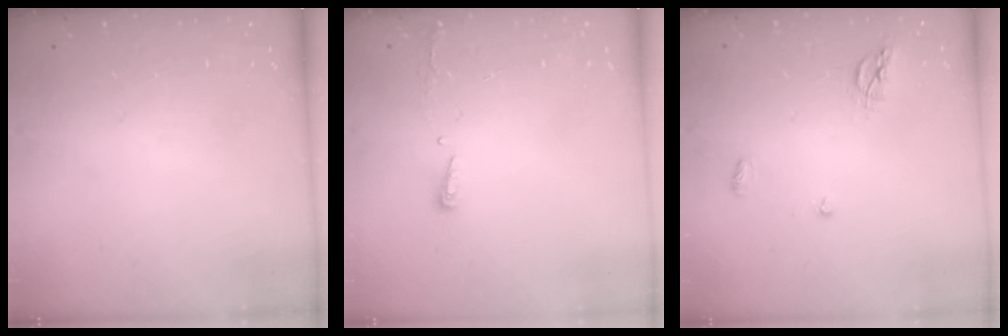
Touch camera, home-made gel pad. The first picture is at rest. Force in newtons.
{"total": 3.2, "press": 3.2, "slide": 0.6}
{"total": 6.5, "press": 6.5, "slide": 0.1}